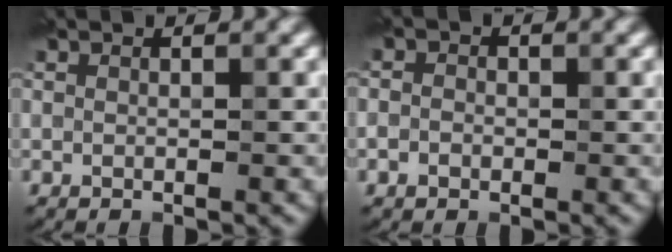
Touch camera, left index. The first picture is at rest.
{"total": 1.5, "force": [-0.4, 1.3, 0.6], "torque": [0.004, -0.002, -0.017]}